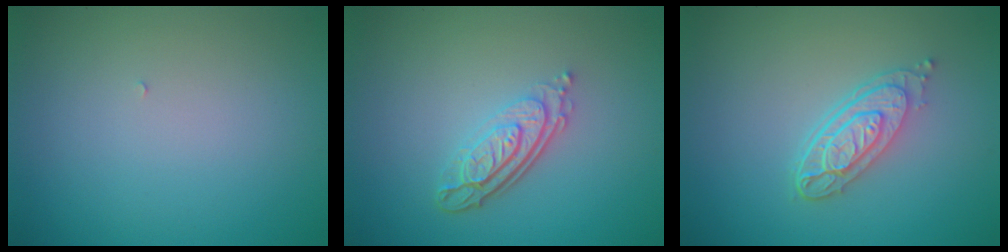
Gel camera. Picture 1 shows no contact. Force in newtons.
{"total": 4.0, "press": 2.9, "slide": 2.7}
{"total": 4.1, "press": 3.0, "slide": 2.7}